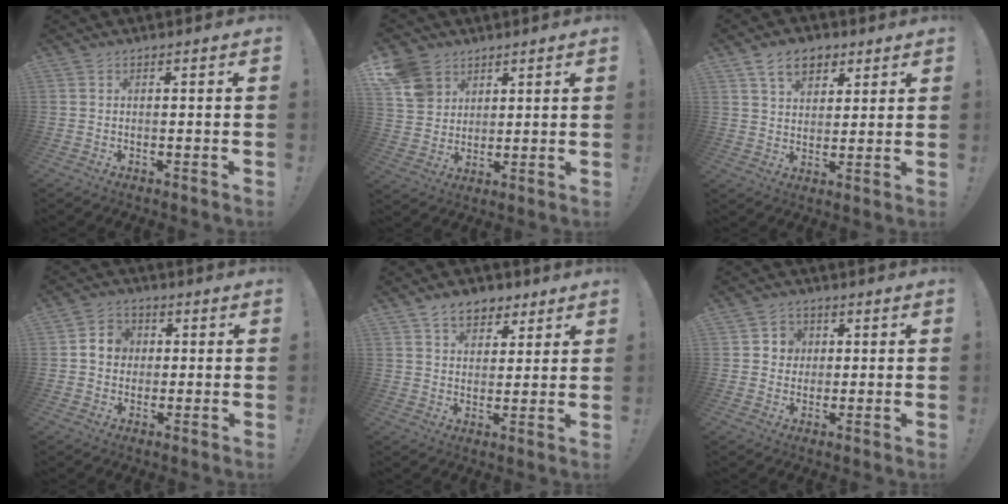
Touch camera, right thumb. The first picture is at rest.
{"total": 10.5, "force": [6.1, 7.9, 3.0], "torque": [-0.052, -0.029, 0.126]}
{"total": 9.2, "force": [5.1, 6.1, 4.6], "torque": [-0.078, -0.009, 0.098]}
{"total": 6.9, "force": [0.9, 6.3, 2.7], "torque": [-0.041, 0.010, 0.020]}
{"total": 8.7, "force": [5.1, 6.1, 3.5], "torque": [-0.051, -0.021, 0.098]}
{"total": 5.0, "force": [0.8, 4.8, 1.0], "torque": [-0.018, 0.001, 0.015]}